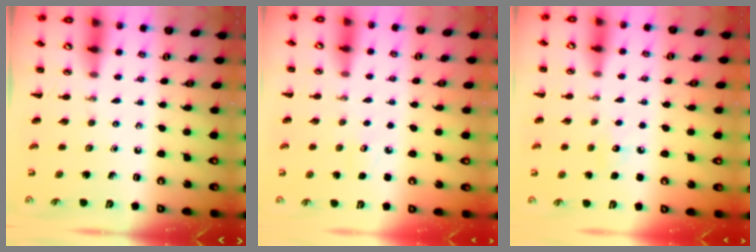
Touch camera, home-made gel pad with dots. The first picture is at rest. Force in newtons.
{"total": 2.8, "press": 2.7, "slide": 0.8}
{"total": 5.5, "press": 5.3, "slide": 1.4}